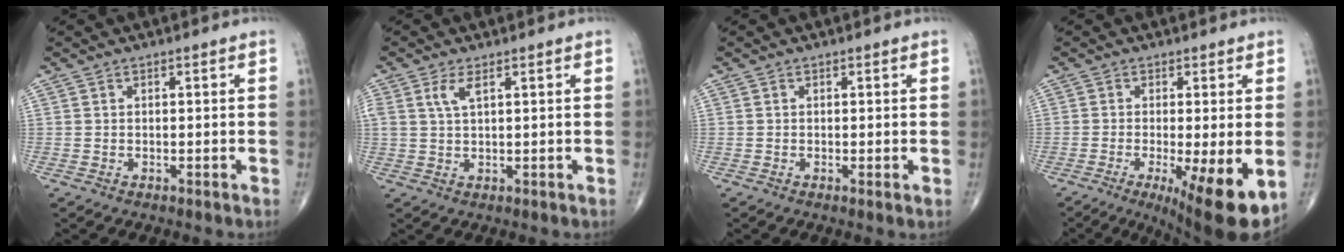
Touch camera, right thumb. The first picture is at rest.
{"total": 3.0, "force": [1.4, 1.0, 2.5], "torque": [-0.058, 0.002, 0.034]}
{"total": 0.7, "force": [0.0, 0.0, 0.7], "torque": [-0.014, -0.003, -0.002]}
{"total": 12.9, "force": [-3.9, 2.9, 12.0], "torque": [-0.156, -0.024, -0.049]}